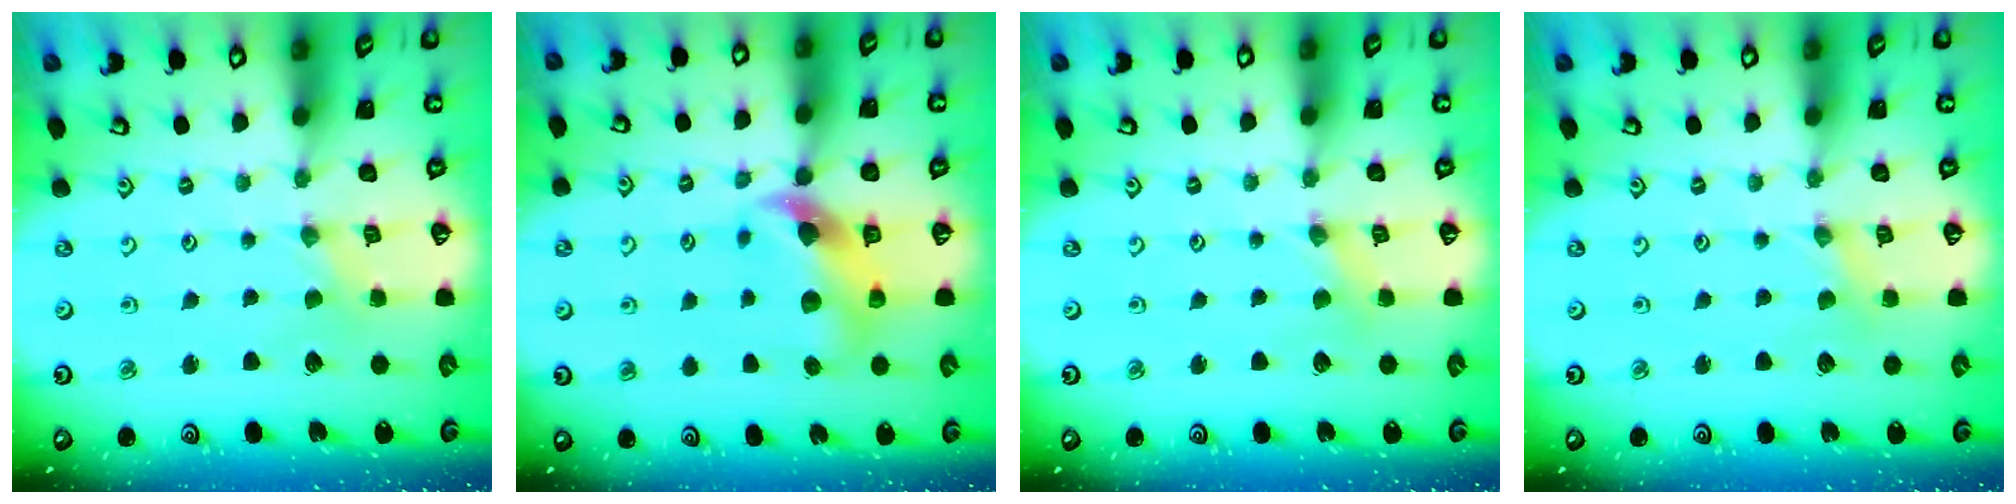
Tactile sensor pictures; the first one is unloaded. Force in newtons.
{"total": 9.7, "press": 9.5, "slide": 1.7}
{"total": 1.9, "press": 1.9, "slide": 0.3}
{"total": 1.0, "press": 1.0, "slide": 0.2}